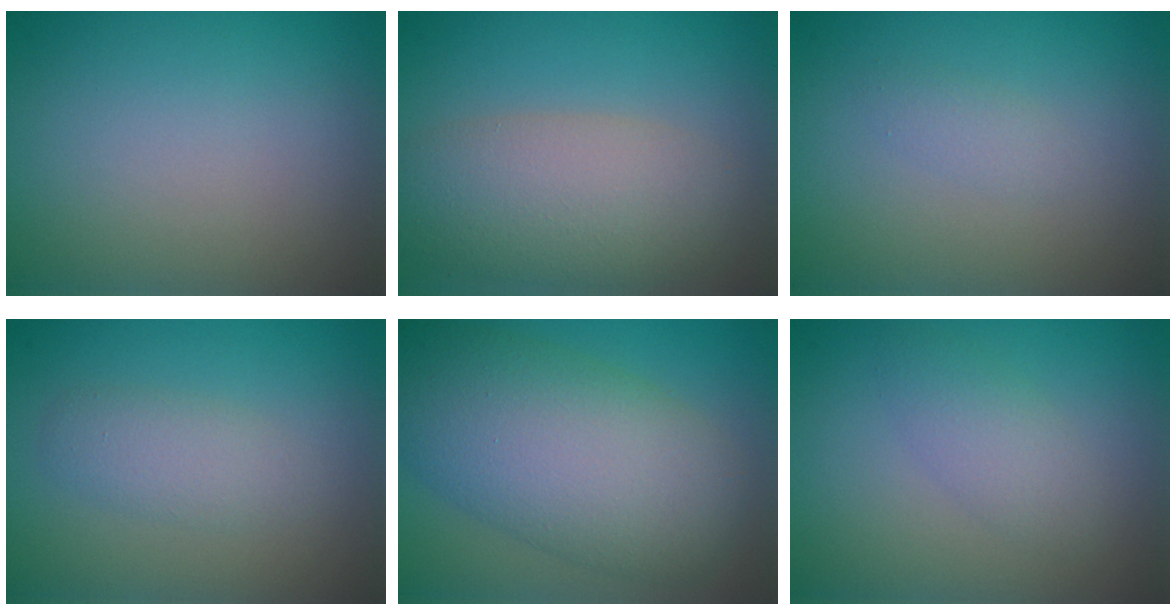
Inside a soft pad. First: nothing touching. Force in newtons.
{"total": 6.6, "press": 6.6, "slide": 0.4}
{"total": 1.0, "press": 1.0, "slide": 0.1}
{"total": 2.2, "press": 2.2, "slide": 0.0}
{"total": 10.2, "press": 10.2, "slide": 0.3}
{"total": 2.2, "press": 2.2, "slide": 0.1}